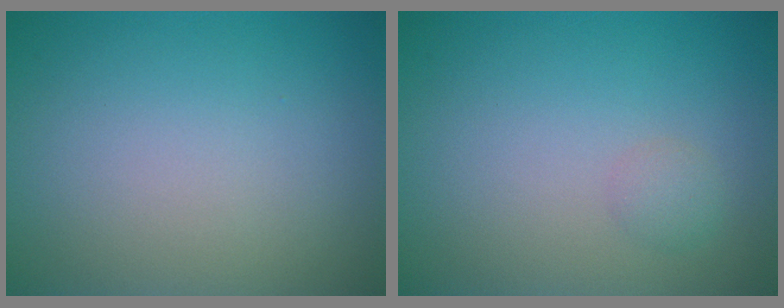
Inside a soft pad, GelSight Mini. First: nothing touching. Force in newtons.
{"total": 1.0, "press": 1.0, "slide": 0.0}